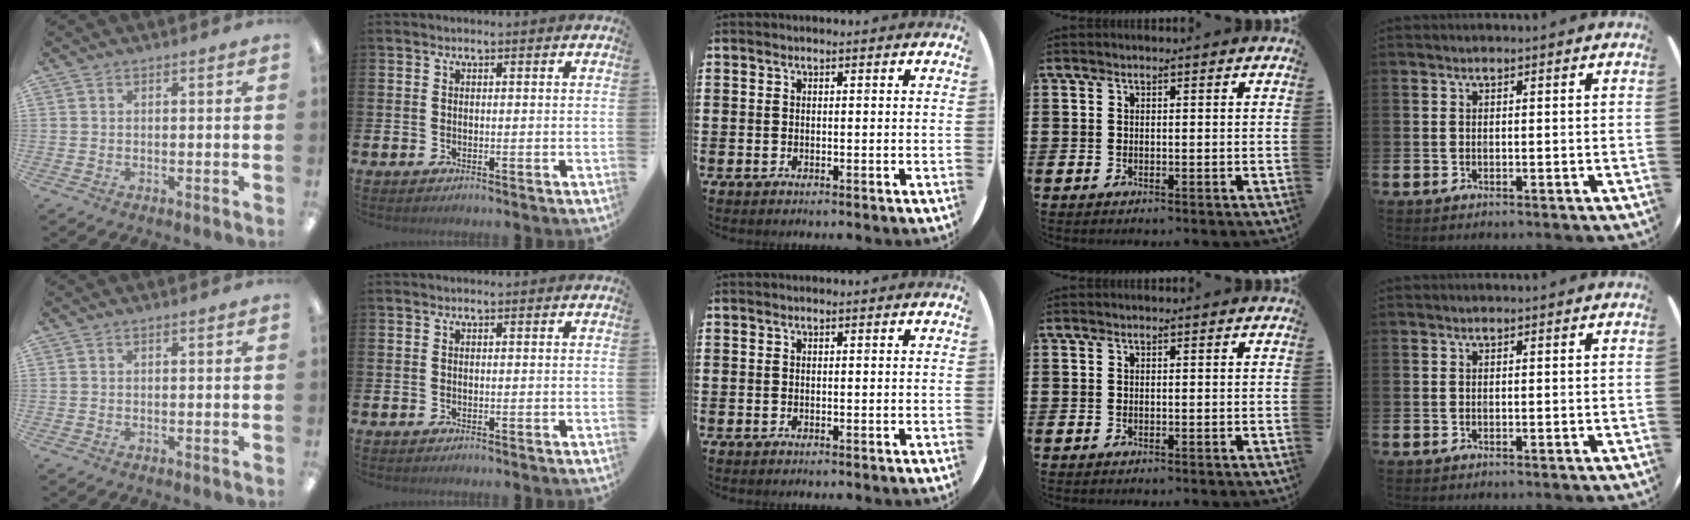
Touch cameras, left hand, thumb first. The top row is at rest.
{}